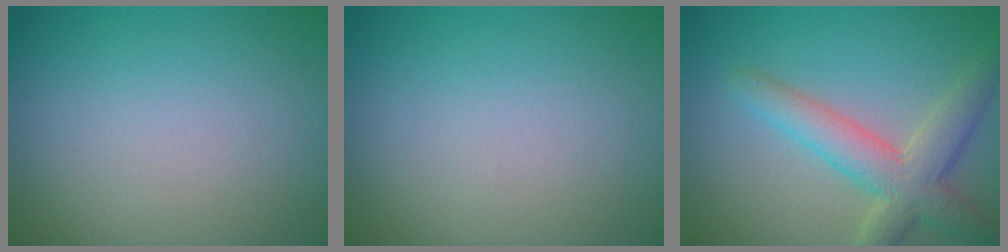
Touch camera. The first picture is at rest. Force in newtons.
{"total": 0.0}
{"total": 5.3, "press": 5.2, "slide": 0.3}